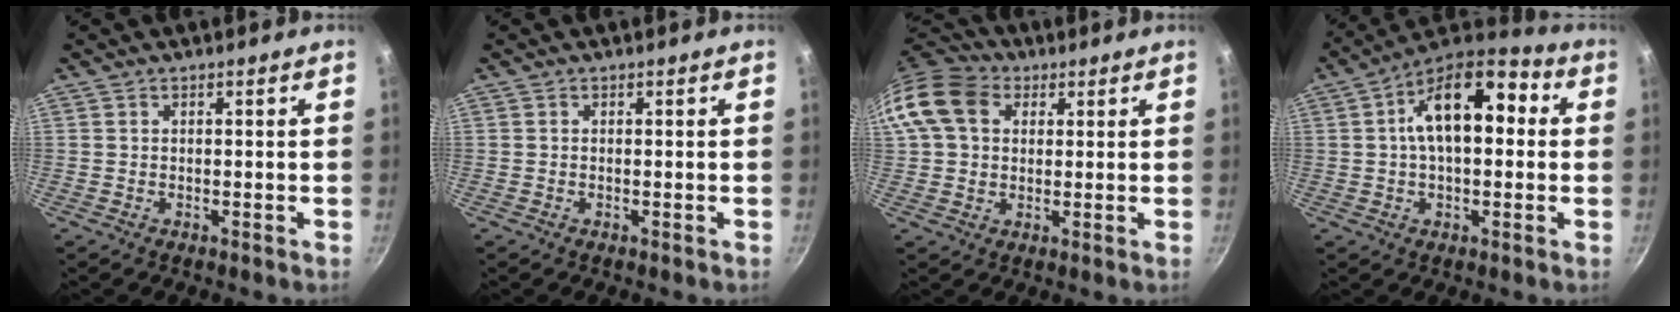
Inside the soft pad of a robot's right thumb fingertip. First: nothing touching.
{"total": 0.0}
{"total": 12.2, "force": [3.4, 9.4, 7.1], "torque": [-0.121, 0.014, 0.046]}
{"total": 16.3, "force": [2.5, 9.3, 13.2], "torque": [-0.179, 0.034, 0.021]}